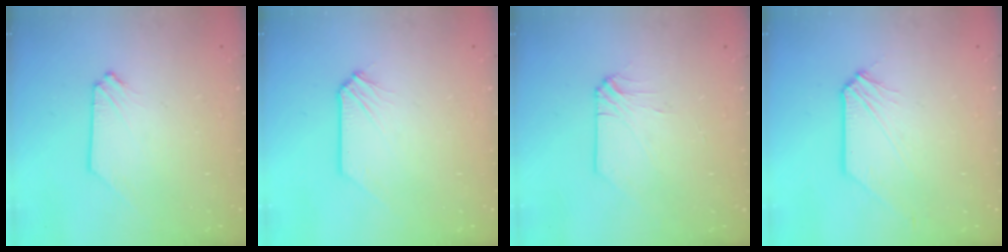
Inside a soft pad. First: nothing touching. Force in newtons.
{"total": 0.0}
{"total": 2.8, "press": 2.7, "slide": 0.6}
{"total": 1.6, "press": 1.6, "slide": 0.2}